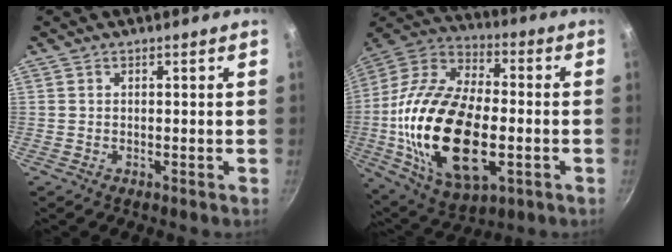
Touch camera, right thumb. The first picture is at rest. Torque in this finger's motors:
{"motor_torque": [2.53, 2.47, 2.77, 0.00, 0.33]}